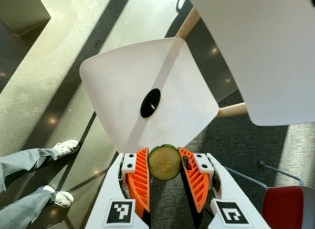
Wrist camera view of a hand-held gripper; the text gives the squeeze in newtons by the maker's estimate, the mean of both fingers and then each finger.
{"total": 9.2, "left": 9.5, "right": 8.9}